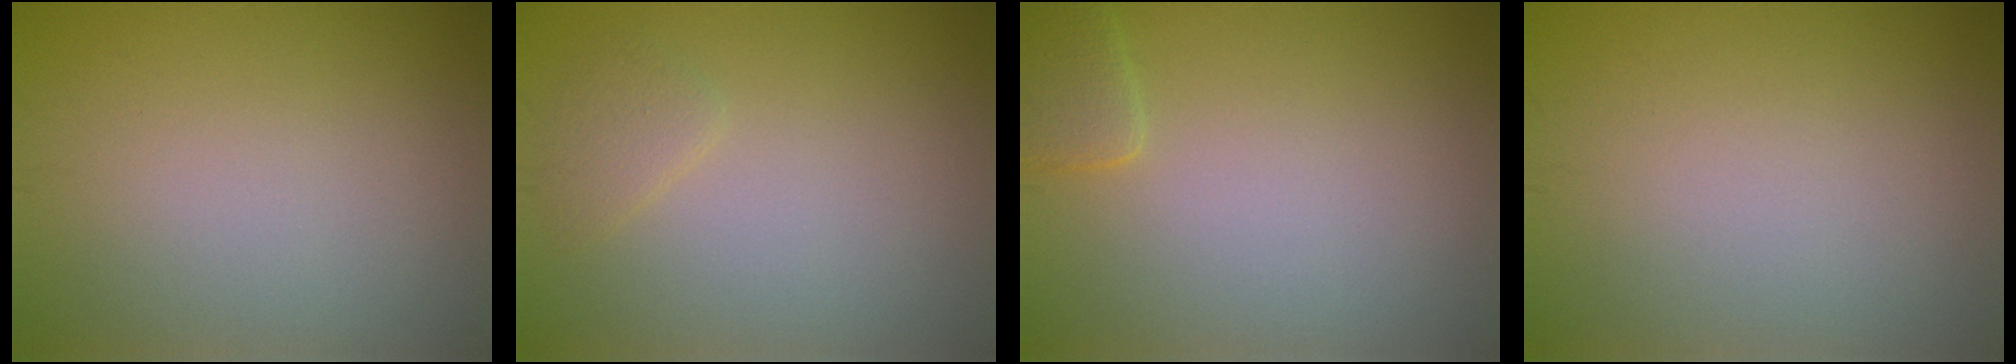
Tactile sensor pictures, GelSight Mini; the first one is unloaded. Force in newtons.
{"total": 1.3, "press": 1.2, "slide": 0.2}
{"total": 1.7, "press": 1.7, "slide": 0.2}
{"total": 0.0}